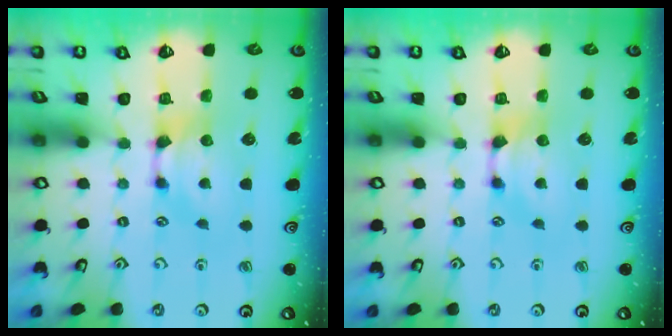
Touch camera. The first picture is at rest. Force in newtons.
{"total": 0.0}